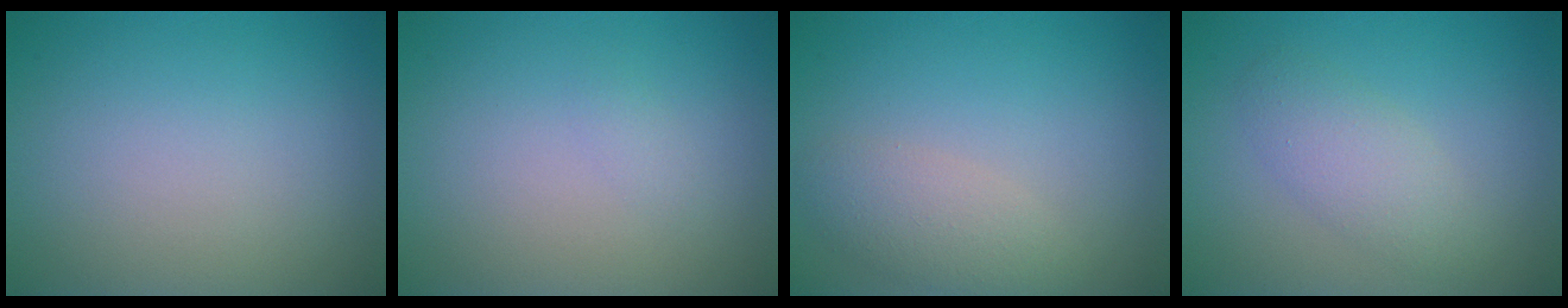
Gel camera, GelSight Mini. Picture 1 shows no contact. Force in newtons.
{"total": 0.6, "press": 0.6, "slide": 0.1}
{"total": 2.7, "press": 2.7, "slide": 0.2}
{"total": 2.7, "press": 2.7, "slide": 0.2}